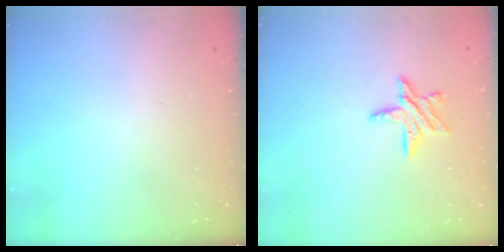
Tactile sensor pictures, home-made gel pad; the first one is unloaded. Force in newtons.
{"total": 8.1, "press": 8.1, "slide": 0.3}